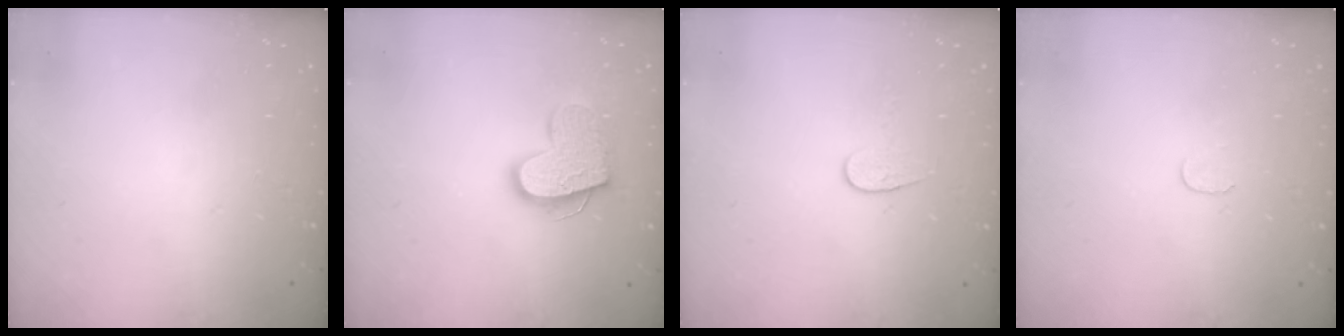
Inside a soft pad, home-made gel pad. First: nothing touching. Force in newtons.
{"total": 14.6, "press": 14.6, "slide": 1.1}
{"total": 6.0, "press": 6.0, "slide": 0.4}
{"total": 3.7, "press": 3.7, "slide": 0.4}